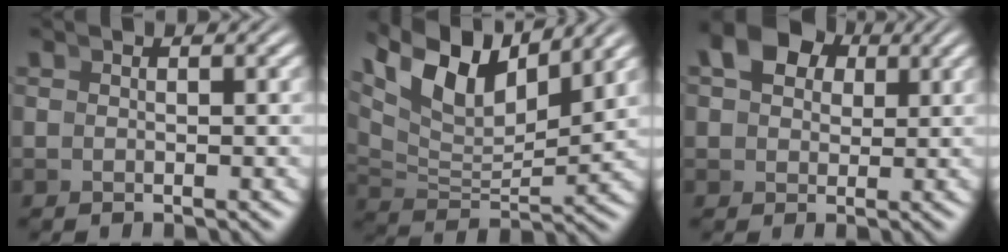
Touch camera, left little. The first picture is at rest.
{"total": 10.1, "force": [4.9, 5.1, 7.2], "torque": [-0.134, 0.006, 0.087]}
{"total": 8.4, "force": [3.6, 6.3, 4.3], "torque": [-0.068, 0.011, 0.051]}